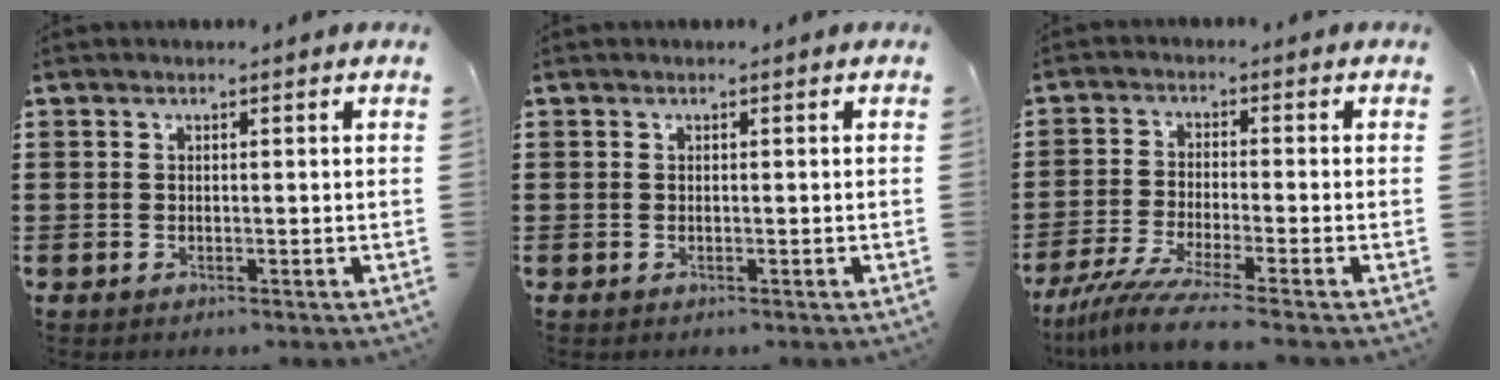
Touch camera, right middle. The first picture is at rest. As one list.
[{"total": 0.0}, {"total": 6.0, "force": [-4.8, -0.3, 3.7], "torque": [-0.096, -0.026, -0.098]}]